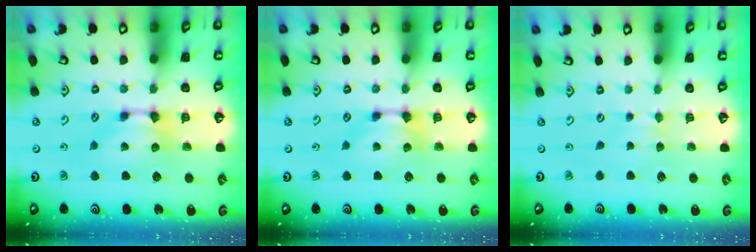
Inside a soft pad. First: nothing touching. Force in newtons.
{"total": 0.0}
{"total": 2.1, "press": 2.1, "slide": 0.4}